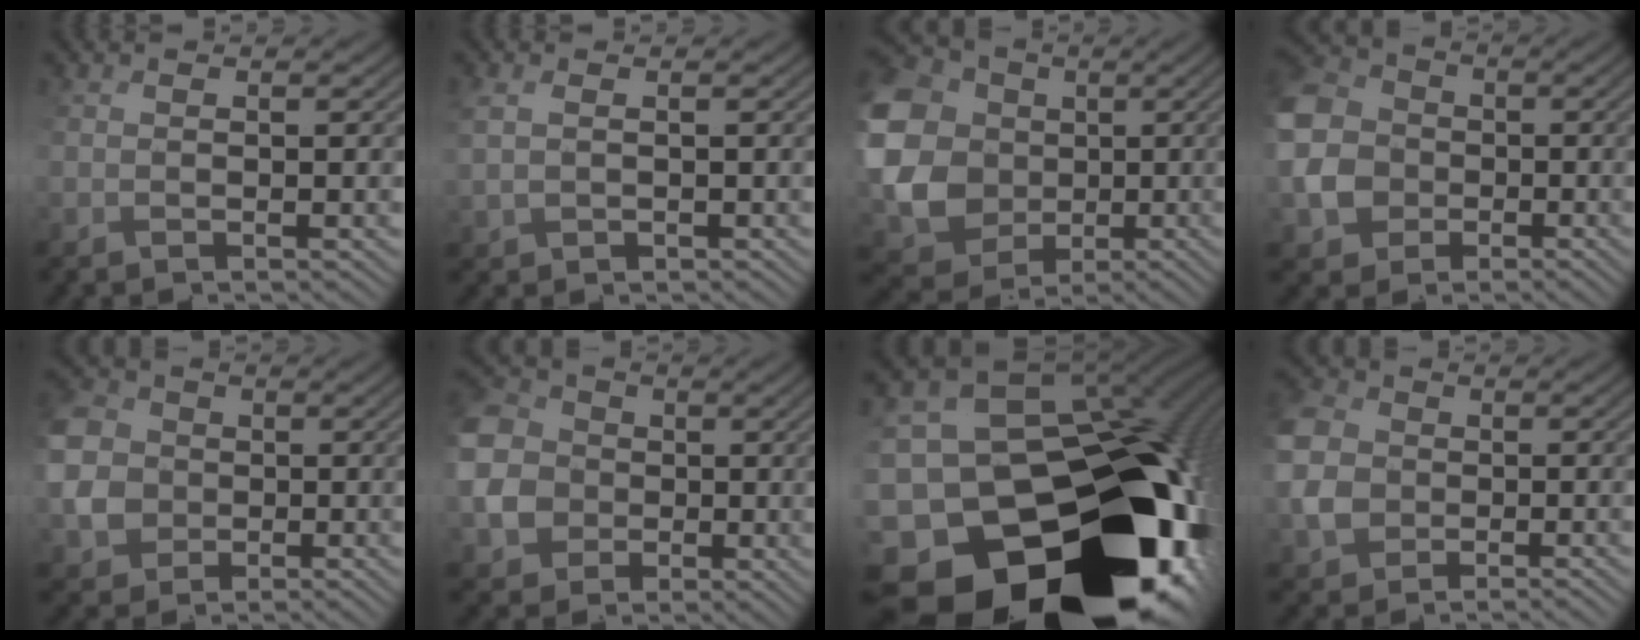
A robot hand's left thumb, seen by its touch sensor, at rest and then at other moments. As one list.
[{"total": 1.3, "force": [1.1, 0.7, 0.2], "torque": [-0.012, 0.008, 0.023]}, {"total": 16.2, "force": [2.8, 14.0, 7.7], "torque": [-0.269, 0.004, 0.055]}, {"total": 9.9, "force": [-1.3, 8.8, 4.2], "torque": [-0.149, -0.021, -0.028]}, {"total": 6.8, "force": [-0.4, 6.2, 2.7], "torque": [-0.095, 0.004, -0.013]}, {"total": 9.8, "force": [-0.5, 9.0, 3.8], "torque": [-0.143, -0.012, -0.020]}, {"total": 23.6, "force": [-12.6, 16.0, 11.8], "torque": [-0.167, -0.067, -0.193]}, {"total": 5.0, "force": [-0.7, 4.5, 2.2], "torque": [-0.067, 0.006, -0.030]}]